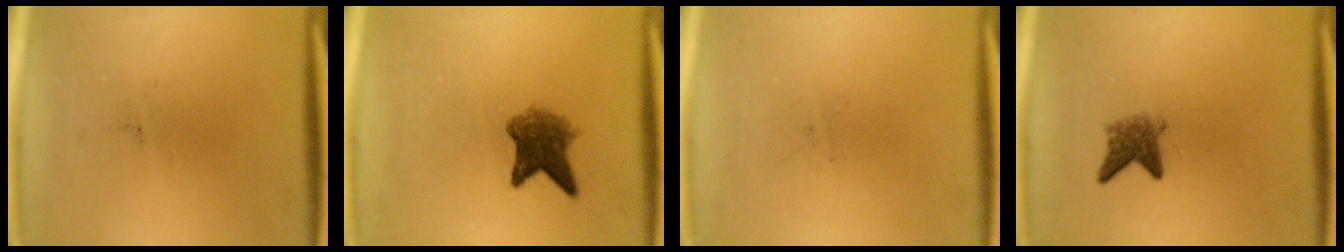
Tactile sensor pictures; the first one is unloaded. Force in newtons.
{"total": 5.2}
{"total": 0.0}
{"total": 3.1}